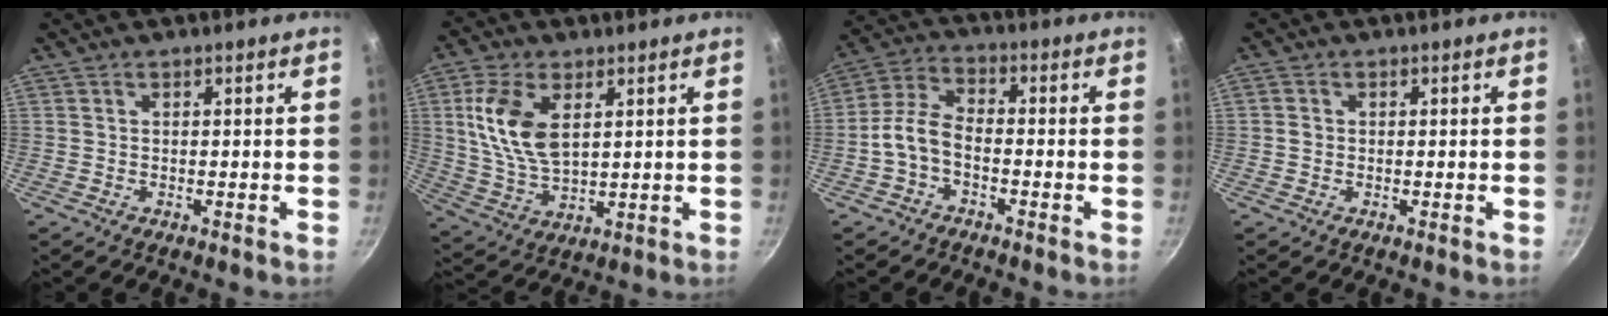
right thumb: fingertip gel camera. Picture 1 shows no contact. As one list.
[{"total": 12.2, "force": [3.5, 6.8, 9.5], "torque": [-0.183, -0.017, 0.074]}, {"total": 6.7, "force": [-2.6, 3.8, 4.9], "torque": [-0.100, 0.037, -0.063]}, {"total": 1.2, "force": [-0.1, 1.1, 0.6], "torque": [-0.010, 0.006, -0.003]}]